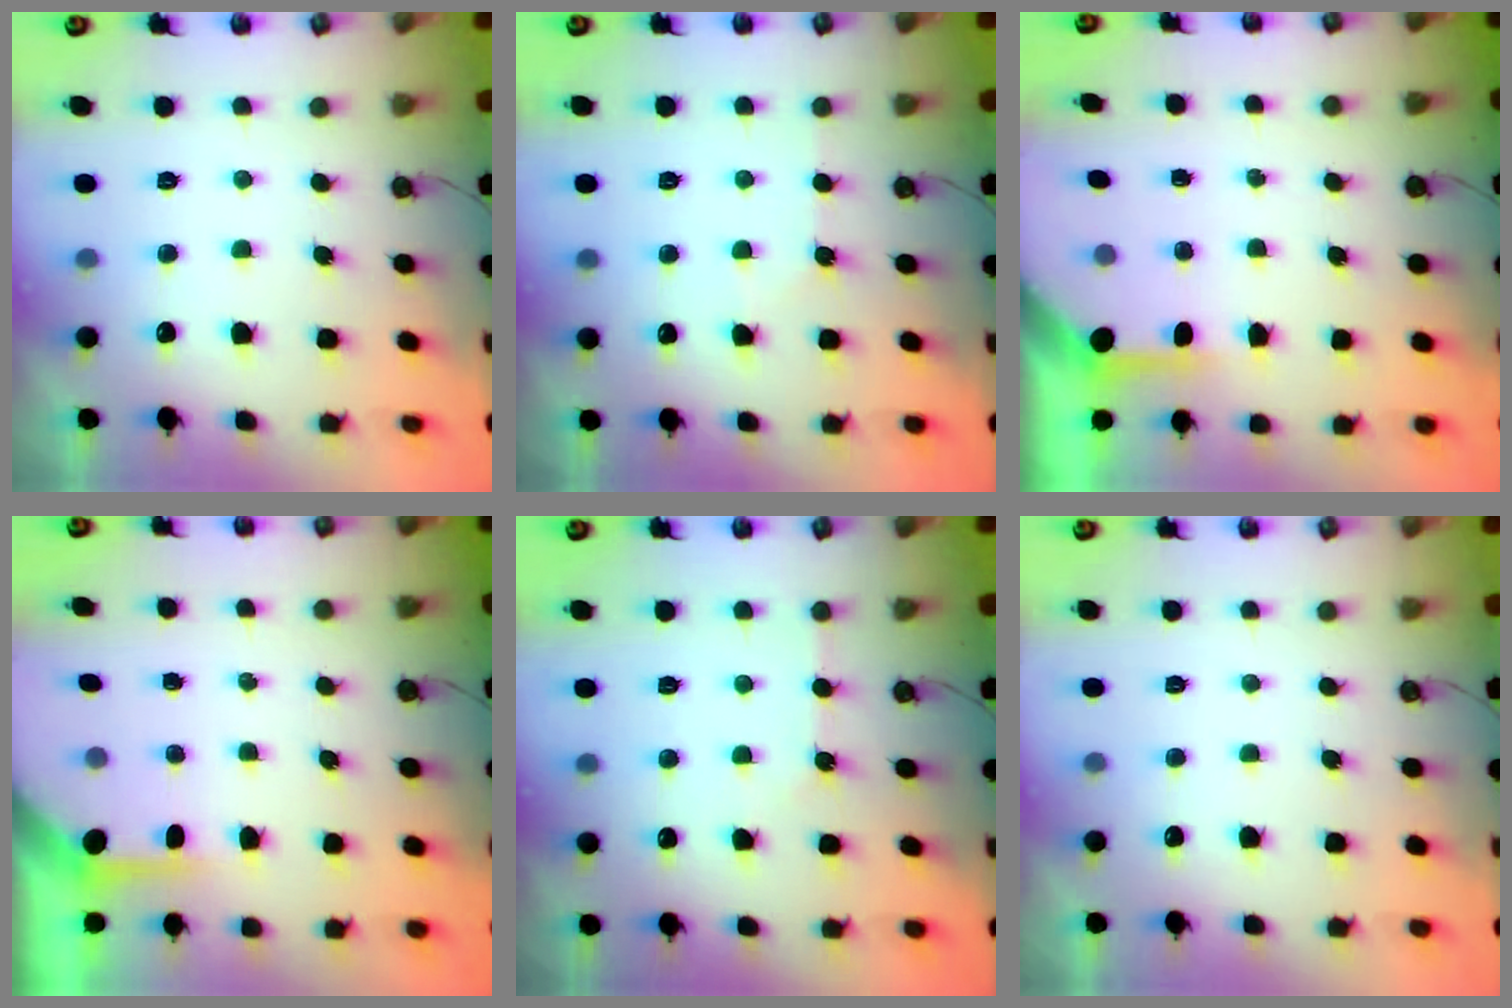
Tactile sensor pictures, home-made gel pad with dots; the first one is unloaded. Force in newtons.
{"total": 3.9, "press": 3.8, "slide": 0.6}
{"total": 3.9, "press": 3.8, "slide": 0.3}
{"total": 4.2, "press": 4.2, "slide": 0.5}
{"total": 4.7, "press": 4.6, "slide": 0.6}
{"total": 0.0}